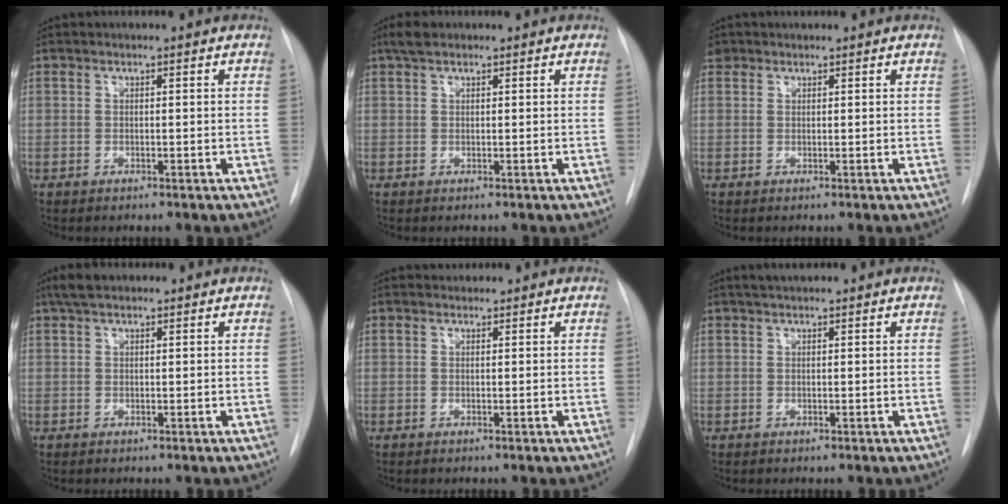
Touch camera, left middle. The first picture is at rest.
{"total": 2.0, "force": [1.5, 0.9, 1.1], "torque": [-0.021, 0.014, 0.027]}
{"total": 1.5, "force": [1.0, 1.1, 0.0], "torque": [0.007, 0.014, 0.015]}
{"total": 3.0, "force": [2.2, 1.2, 1.6], "torque": [-0.032, 0.017, 0.040]}
{"total": 0.9, "force": [0.7, 0.4, -0.2], "torque": [-0.002, 0.009, 0.011]}
{"total": 1.8, "force": [1.5, 0.4, 0.9], "torque": [-0.016, 0.014, 0.025]}